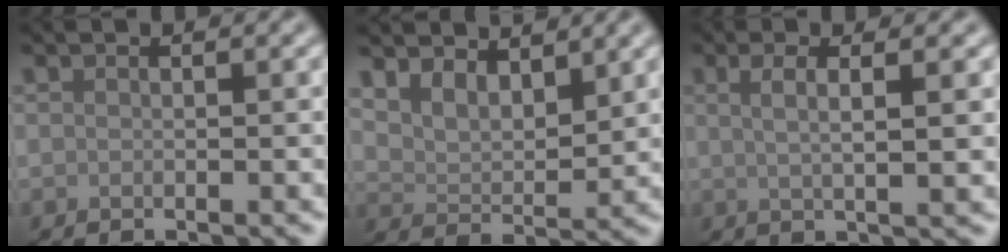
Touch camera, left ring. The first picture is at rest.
{"total": 4.0, "force": [3.1, 1.7, 2.0], "torque": [-0.044, -0.003, 0.049]}
{"total": 3.6, "force": [1.1, 1.1, 3.2], "torque": [-0.042, 0.001, 0.010]}